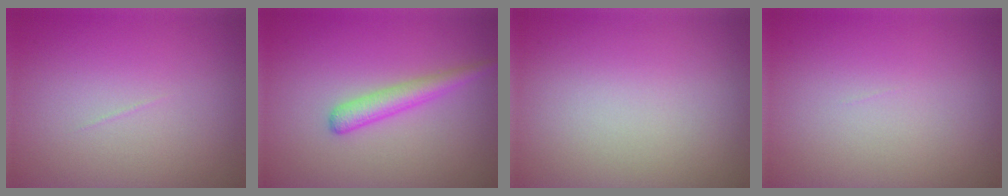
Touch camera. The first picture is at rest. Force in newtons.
{"total": 2.2, "press": 2.2, "slide": 0.0}
{"total": 0.0}
{"total": 0.0}